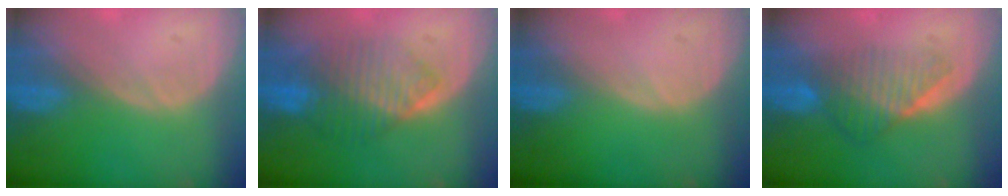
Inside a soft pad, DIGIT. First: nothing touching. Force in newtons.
{"total": 7.3, "press": 7.2, "slide": 1.4}
{"total": 0.0}
{"total": 6.6, "press": 5.8, "slide": 3.2}